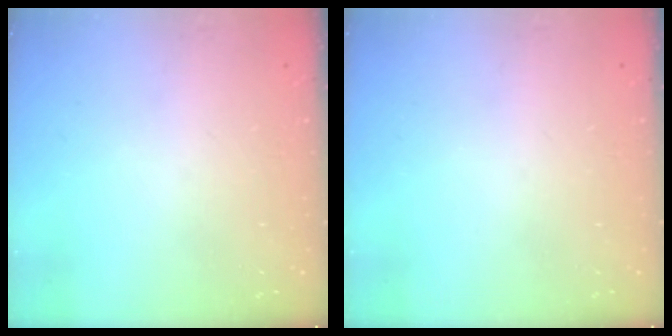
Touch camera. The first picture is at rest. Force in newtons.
{"total": 0.0}